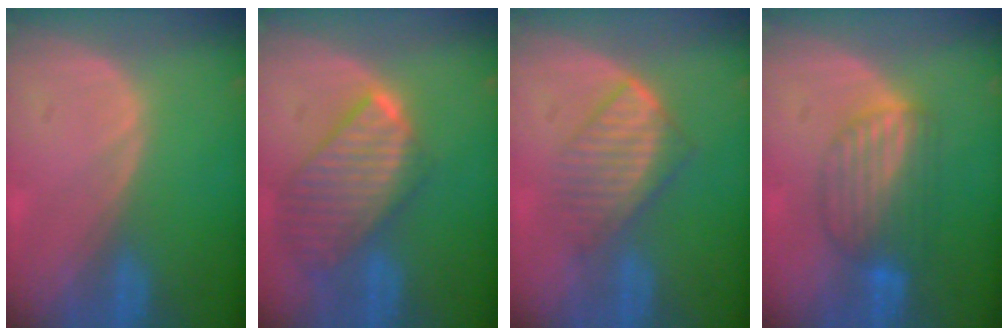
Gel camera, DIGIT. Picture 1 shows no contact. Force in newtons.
{"total": 9.7, "press": 8.4, "slide": 4.9}
{"total": 6.0, "press": 5.9, "slide": 1.1}
{"total": 6.4, "press": 6.4, "slide": 0.2}